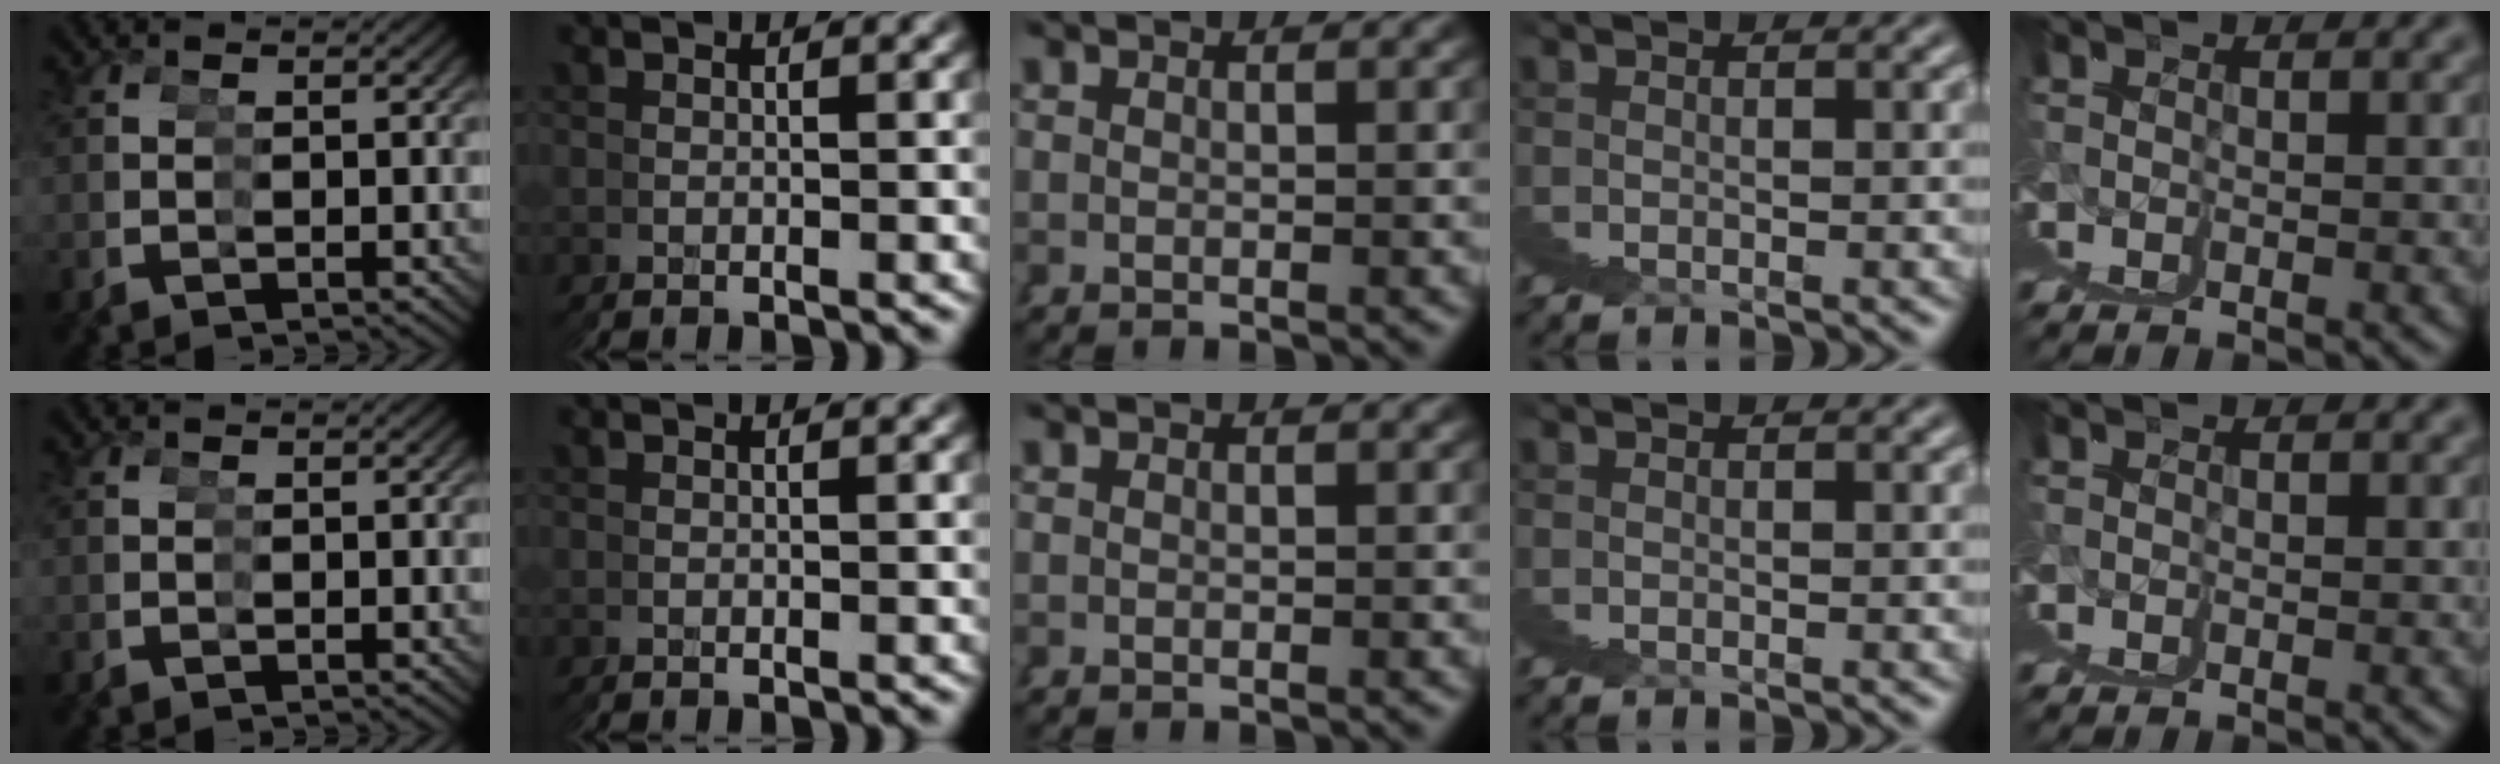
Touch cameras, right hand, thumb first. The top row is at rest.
{}